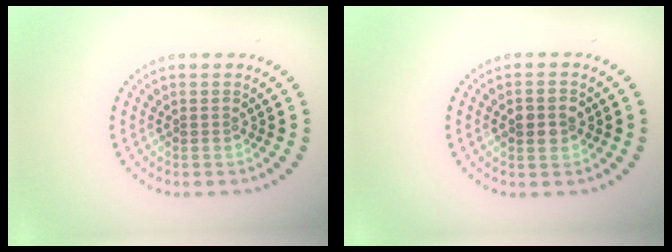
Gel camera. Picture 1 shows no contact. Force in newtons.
{"total": 2.8, "press": 2.8, "slide": 0.1}